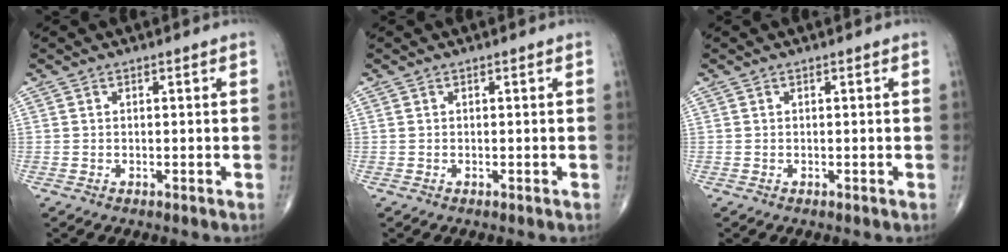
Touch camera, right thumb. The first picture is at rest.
{"total": 0.0}
{"total": 0.0}